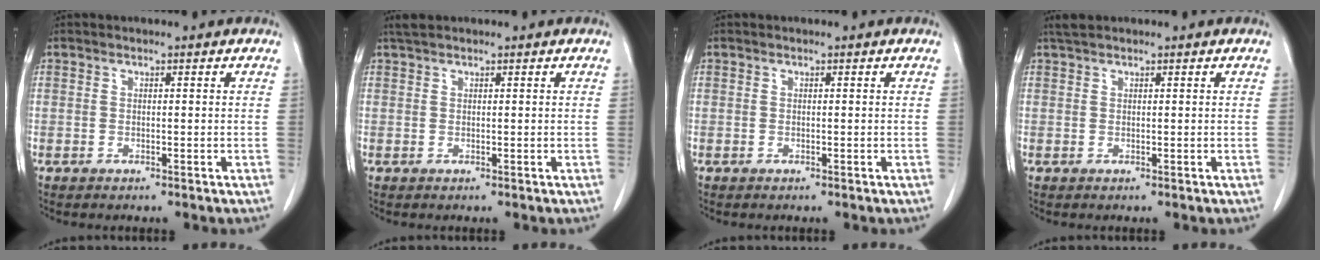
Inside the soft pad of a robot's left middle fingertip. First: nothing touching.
{"total": 1.4, "force": [1.2, 0.1, 0.6], "torque": [-0.019, 0.013, 0.027]}
{"total": 0.0}
{"total": 1.4, "force": [1.3, 0.1, 0.6], "torque": [-0.018, 0.012, 0.028]}